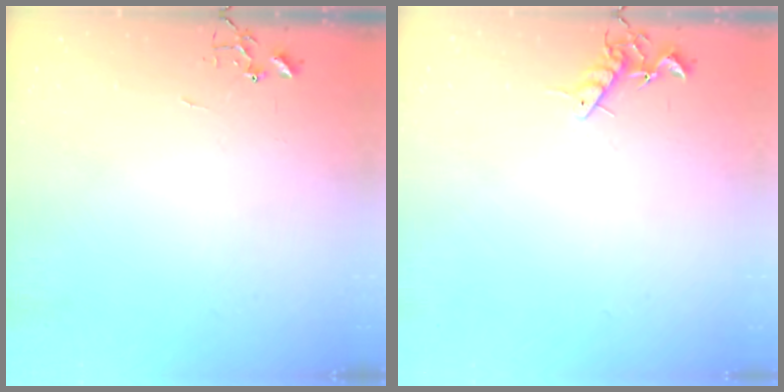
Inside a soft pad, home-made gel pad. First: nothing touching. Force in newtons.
{"total": 7.4, "press": 7.4, "slide": 0.9}